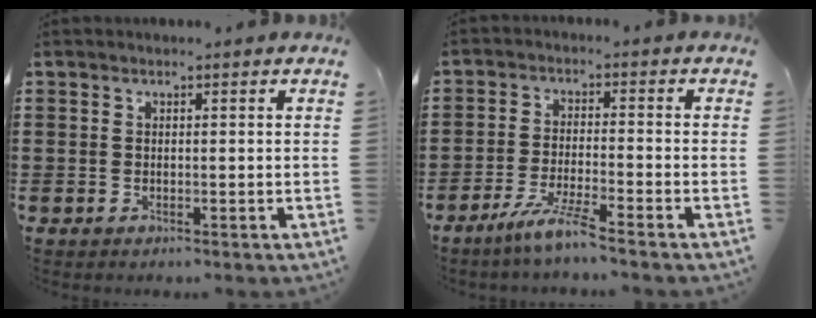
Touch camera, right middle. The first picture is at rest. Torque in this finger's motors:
{"motor_torque": [2.14, 0.00, 0.06, 0.08]}